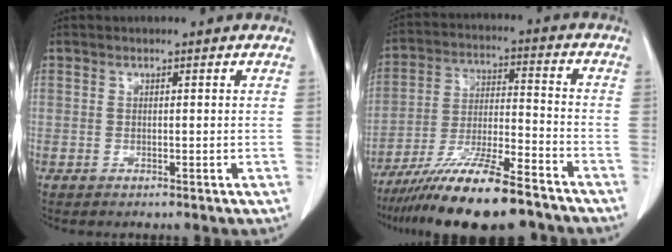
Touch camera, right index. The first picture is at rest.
{"total": 16.7, "force": [-13.3, 1.8, 10.0], "torque": [-0.186, -0.022, -0.229]}